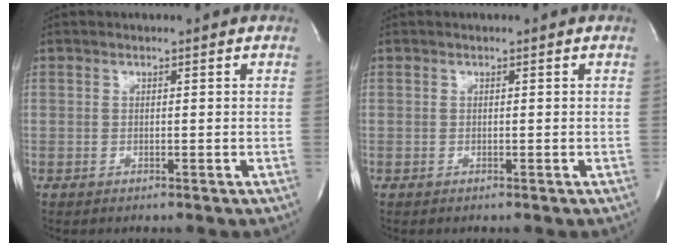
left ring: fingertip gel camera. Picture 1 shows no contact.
{"total": 0.0}